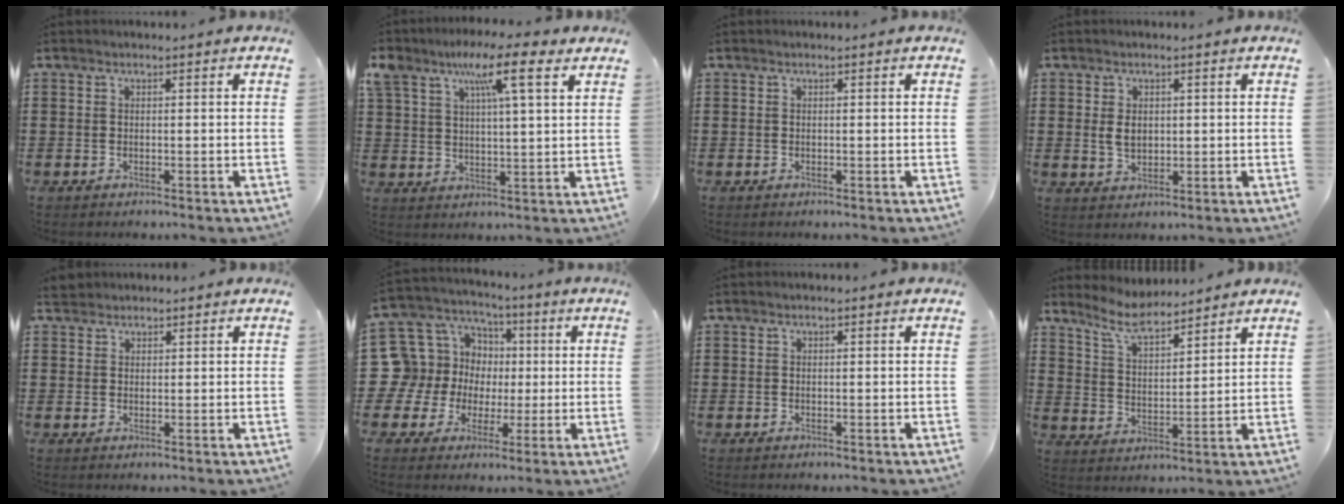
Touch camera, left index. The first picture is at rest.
{"total": 10.0, "force": [6.3, 2.8, 7.2], "torque": [-0.134, -0.004, 0.105]}
{"total": 0.0}
{"total": 2.9, "force": [0.5, 1.9, 2.1], "torque": [-0.037, 0.004, 0.007]}
{"total": 2.2, "force": [1.8, 1.3, 0.0], "torque": [0.000, 0.006, 0.033]}
{"total": 10.0, "force": [-0.1, 9.9, 1.0], "torque": [-0.097, -0.014, 0.003]}
{"total": 0.0}
{"total": 6.2, "force": [5.6, 1.2, 2.4], "torque": [-0.068, -0.018, 0.099]}